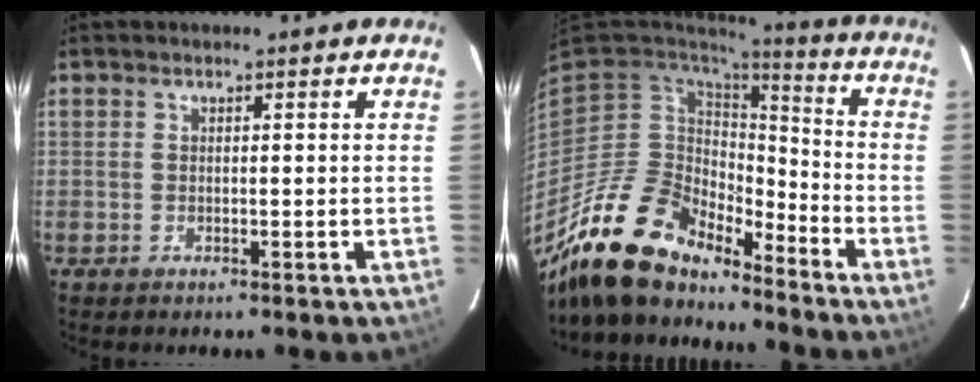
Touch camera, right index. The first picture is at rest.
{"total": 18.0, "force": [-15.2, 6.1, 7.3], "torque": [-0.152, -0.019, -0.279]}